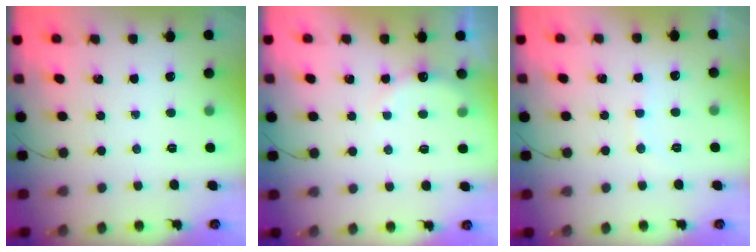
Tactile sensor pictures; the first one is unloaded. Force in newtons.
{"total": 8.3, "press": 8.2, "slide": 1.4}
{"total": 6.3, "press": 6.3, "slide": 1.1}